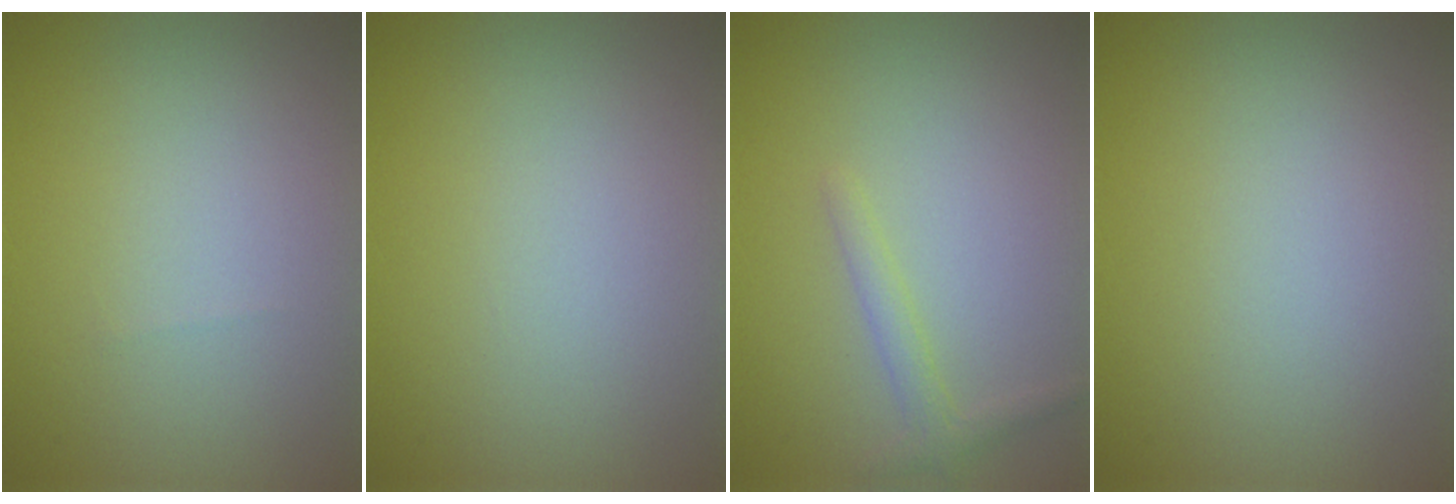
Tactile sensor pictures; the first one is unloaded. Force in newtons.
{"total": 0.0}
{"total": 1.4, "press": 1.4, "slide": 0.1}
{"total": 0.0}